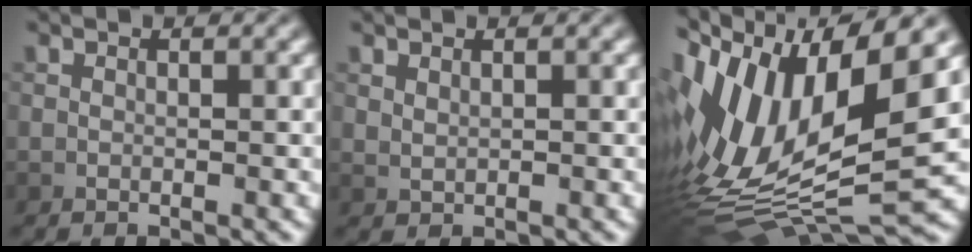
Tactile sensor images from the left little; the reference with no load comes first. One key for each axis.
{"total": 0.7, "fx": 0.5, "fy": 0.3, "fz": 0.3, "tx": -0.011, "ty": -0.002, "tz": 0.016}
{"total": 15.2, "fx": 0.4, "fy": 6.5, "fz": 13.8, "tx": -0.270, "ty": 0.014, "tz": 0.008}